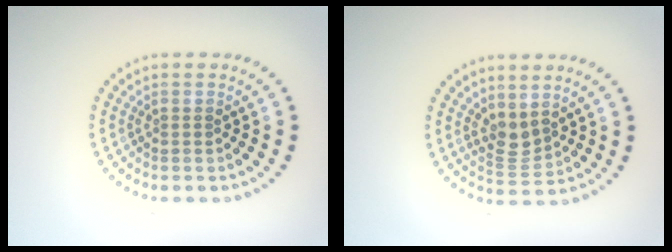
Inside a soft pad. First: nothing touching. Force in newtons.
{"total": 2.0, "press": 1.6, "slide": 1.2}